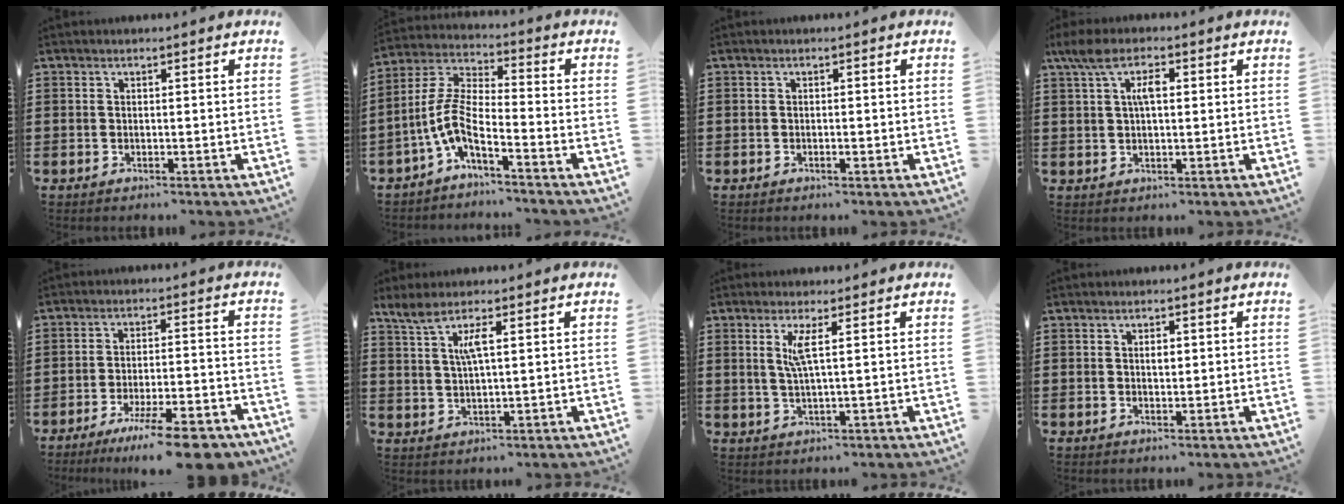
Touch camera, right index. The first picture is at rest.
{"total": 6.7, "force": [-3.7, 1.5, 5.4], "torque": [-0.142, -0.022, -0.079]}
{"total": 0.6, "force": [-0.2, 0.2, 0.5], "torque": [-0.010, -0.004, -0.002]}
{"total": 5.2, "force": [1.7, 2.1, 4.4], "torque": [-0.094, 0.010, 0.028]}
{"total": 10.0, "force": [-7.6, 0.8, 6.4], "torque": [-0.099, 0.011, -0.137]}
{"total": 4.1, "force": [1.9, 0.8, 3.6], "torque": [-0.077, 0.001, 0.032]}
{"total": 3.5, "force": [1.1, -0.3, 3.3], "torque": [-0.068, -0.007, 0.016]}
{"total": 1.3, "force": [0.2, 0.6, 1.2], "torque": [-0.024, 0.004, 0.002]}